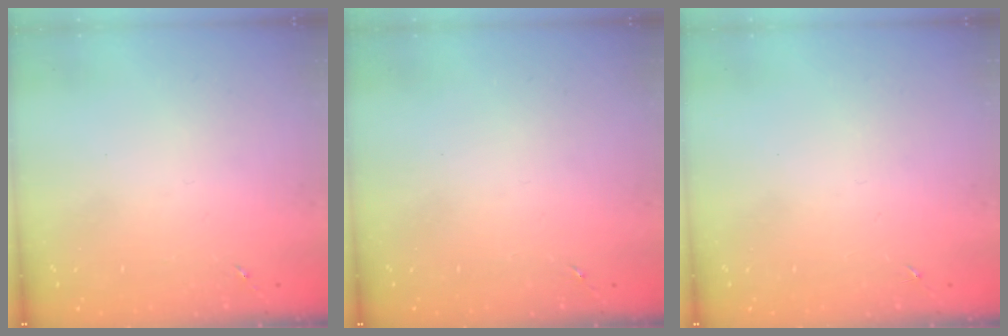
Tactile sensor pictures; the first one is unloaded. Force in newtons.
{"total": 0.0}
{"total": 0.0}